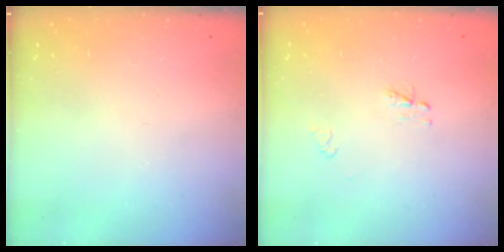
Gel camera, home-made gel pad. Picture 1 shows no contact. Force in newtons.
{"total": 2.3, "press": 2.3, "slide": 0.3}